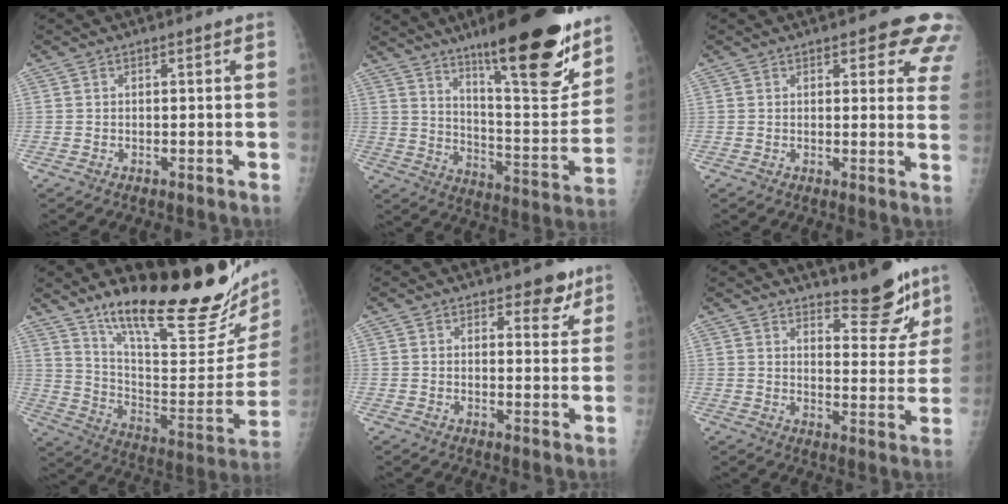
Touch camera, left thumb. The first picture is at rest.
{"total": 24.2, "force": [15.8, 5.1, 17.6], "torque": [-0.231, -0.090, 0.250]}
{"total": 10.0, "force": [6.6, 3.8, 6.6], "torque": [-0.027, -0.027, 0.061]}
{"total": 30.3, "force": [22.2, 6.8, 19.4], "torque": [-0.263, -0.130, 0.334]}
{"total": 4.8, "force": [3.3, 2.5, 2.3], "torque": [0.001, -0.019, 0.041]}
{"total": 10.6, "force": [8.7, 3.1, 5.2], "torque": [-0.040, -0.072, 0.126]}